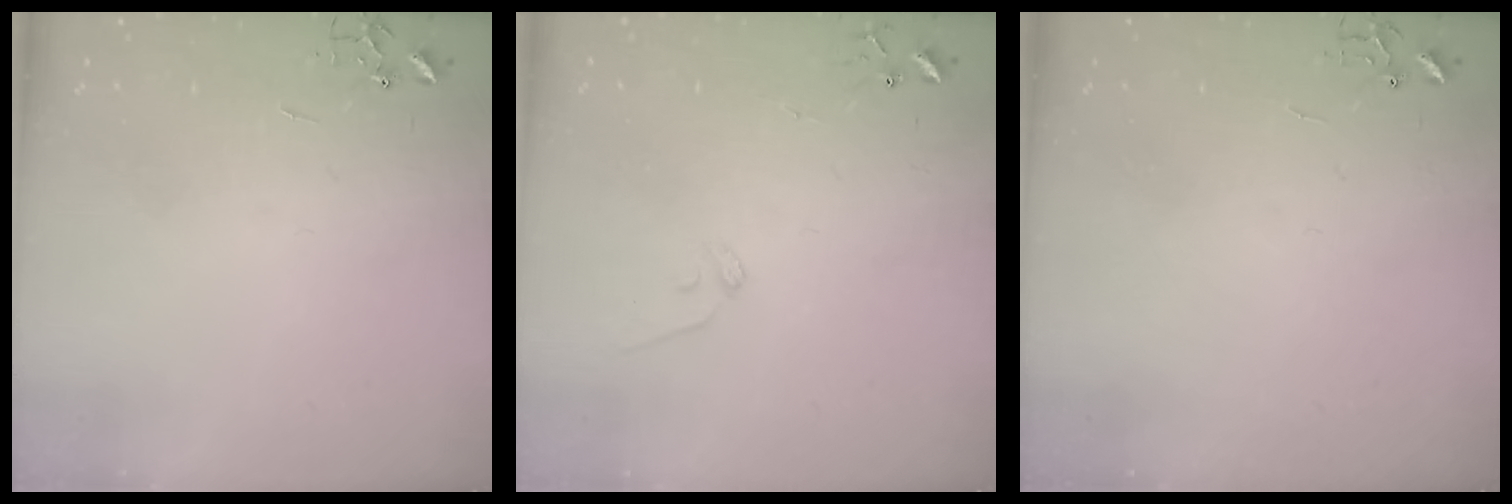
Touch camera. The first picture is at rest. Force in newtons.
{"total": 8.1, "press": 8.0, "slide": 0.8}
{"total": 6.4, "press": 6.4, "slide": 0.6}